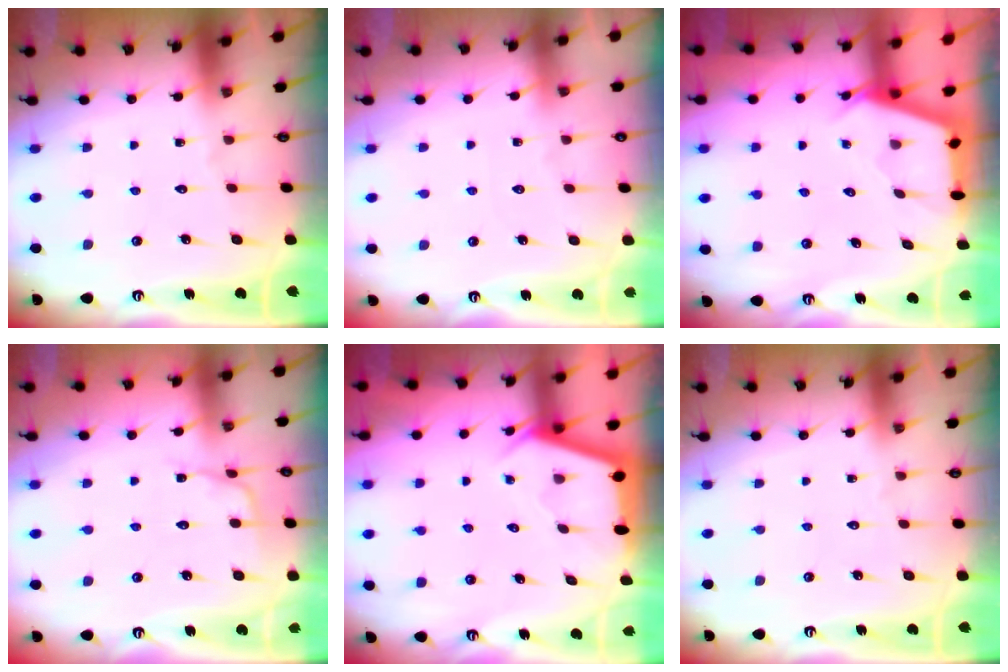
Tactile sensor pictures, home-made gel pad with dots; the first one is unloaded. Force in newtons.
{"total": 2.4, "press": 2.4, "slide": 0.3}
{"total": 2.7, "press": 2.7, "slide": 0.3}
{"total": 3.4, "press": 3.4, "slide": 0.4}
{"total": 2.8, "press": 2.8, "slide": 0.3}
{"total": 0.0}